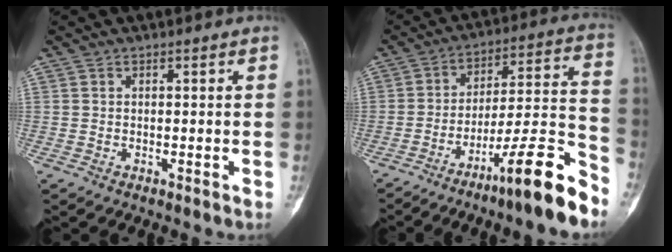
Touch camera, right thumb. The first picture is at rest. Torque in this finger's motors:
{"motor_torque": [1.45, 1.39, -0.07, -0.29, 0.20]}